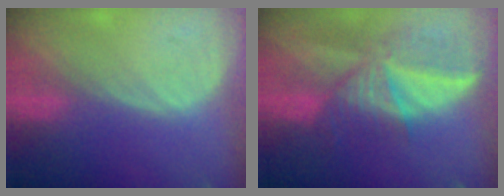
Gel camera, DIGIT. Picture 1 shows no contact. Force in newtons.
{"total": 9.7, "press": 8.5, "slide": 4.7}